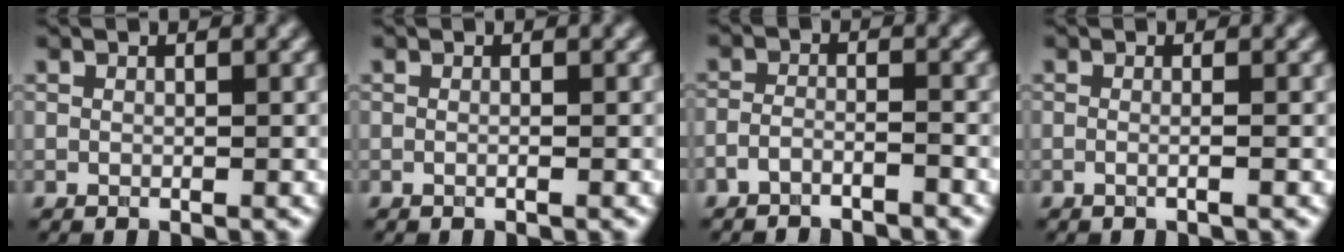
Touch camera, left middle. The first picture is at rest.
{"total": 0.6, "force": [-0.1, 0.2, 0.6], "torque": [-0.010, -0.010, -0.008]}
{"total": 2.2, "force": [-2.1, 0.4, 0.7], "torque": [-0.011, 0.001, -0.043]}
{"total": 2.0, "force": [0.2, 1.0, 1.7], "torque": [0.004, -0.006, -0.025]}